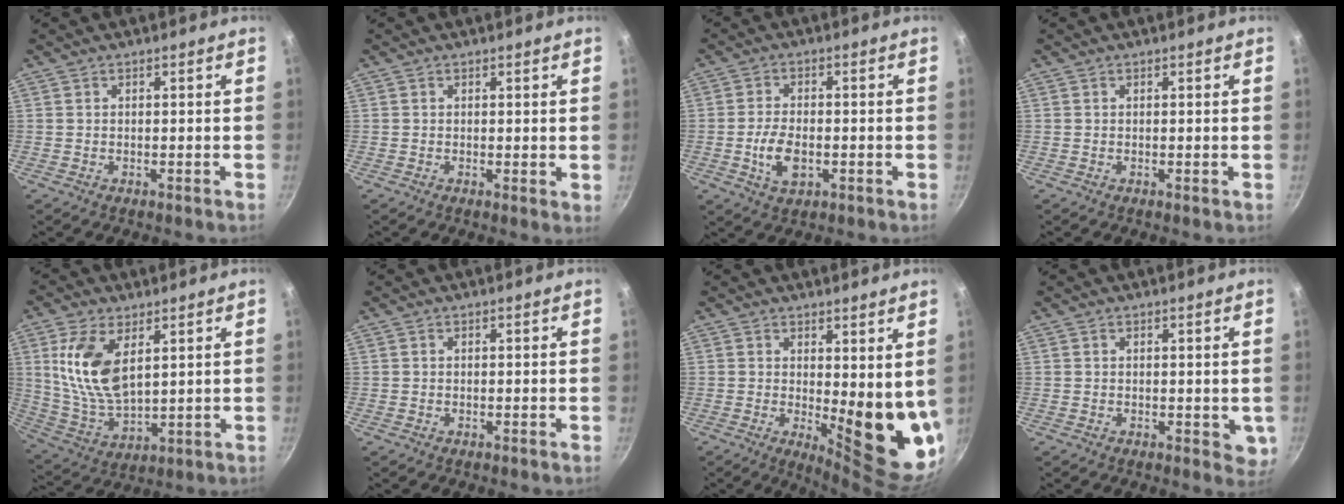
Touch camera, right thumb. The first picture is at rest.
{"total": 1.1, "force": [0.4, 0.6, 0.9], "torque": [-0.012, -0.002, 0.005]}
{"total": 6.7, "force": [-1.6, 3.8, 5.3], "torque": [-0.099, 0.009, -0.028]}
{"total": 0.0}
{"total": 13.6, "force": [4.2, 7.2, 10.8], "torque": [-0.207, -0.026, 0.093]}
{"total": 0.0}
{"total": 12.6, "force": [1.7, 4.7, 11.6], "torque": [-0.124, -0.044, 0.032]}
{"total": 3.6, "force": [0.3, 2.3, 2.7], "torque": [-0.026, -0.005, 0.006]}